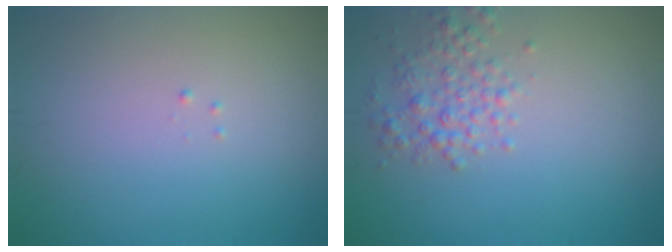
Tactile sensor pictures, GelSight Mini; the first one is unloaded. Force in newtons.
{"total": 2.5, "press": 2.5, "slide": 0.1}